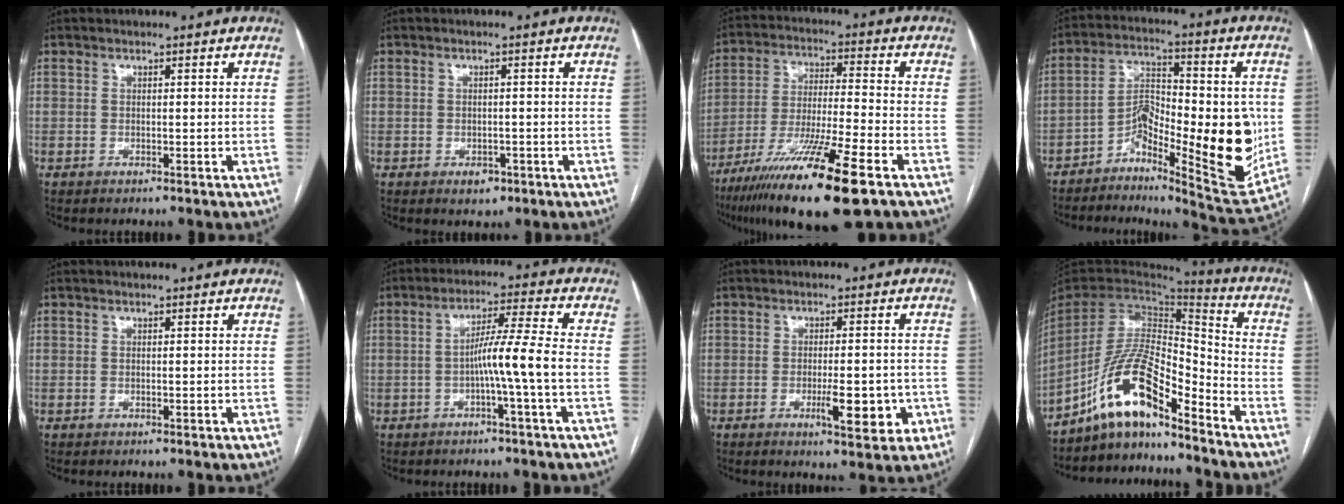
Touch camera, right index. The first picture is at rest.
{"total": 2.2, "force": [-1.2, 1.6, 1.1], "torque": [-0.009, 0.003, -0.008]}
{"total": 18.1, "force": [-10.9, 0.6, 14.4], "torque": [-0.253, -0.047, -0.191]}
{"total": 15.7, "force": [-3.8, 4.7, 14.5], "torque": [-0.220, 0.009, -0.060]}
{"total": 0.0}
{"total": 7.1, "force": [-1.8, -1.4, 6.7], "torque": [-0.113, 0.015, -0.032]}
{"total": 7.0, "force": [-2.4, 1.9, 6.3], "torque": [-0.084, -0.003, -0.027]}
{"total": 13.1, "force": [-9.7, 3.0, 8.2], "torque": [-0.163, 0.029, -0.177]}